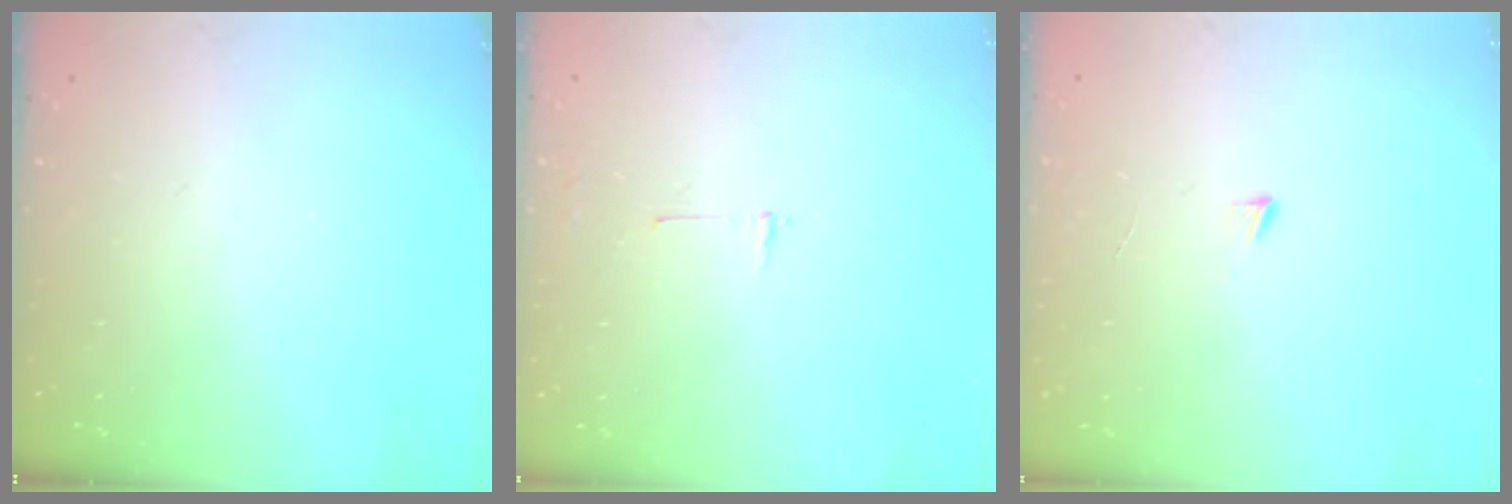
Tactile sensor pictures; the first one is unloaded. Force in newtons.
{"total": 2.7, "press": 2.7, "slide": 0.3}
{"total": 3.0, "press": 3.0, "slide": 0.3}